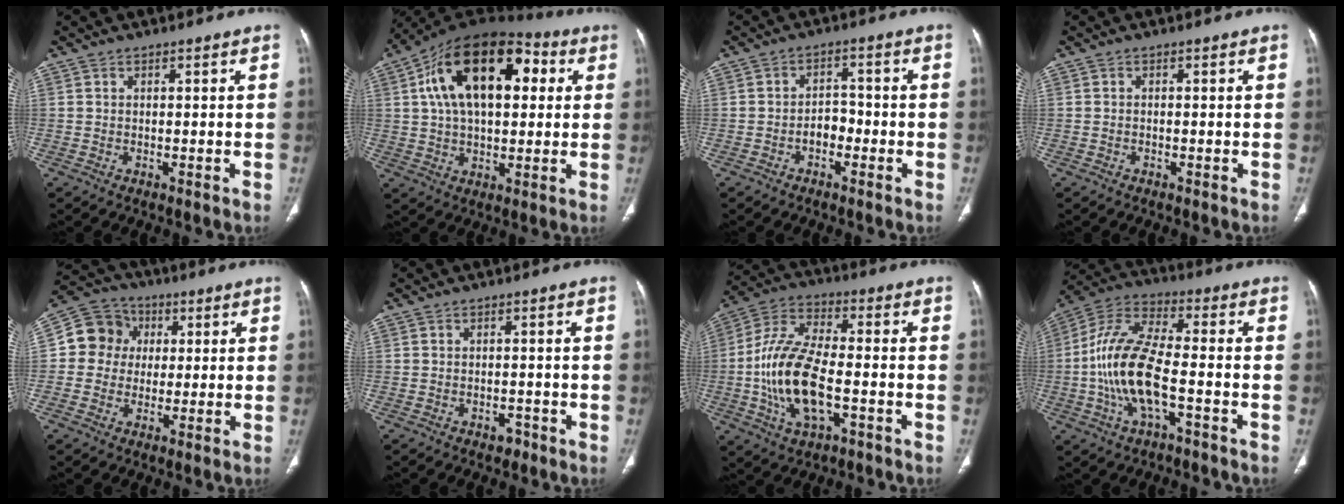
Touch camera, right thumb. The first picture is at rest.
{"total": 21.6, "force": [5.4, 12.1, 17.0], "torque": [-0.264, 0.025, 0.076]}
{"total": 3.5, "force": [-1.6, 2.4, 2.0], "torque": [-0.014, 0.023, -0.032]}
{"total": 0.0}
{"total": 9.3, "force": [1.1, 8.6, 3.3], "torque": [-0.034, 0.015, 0.008]}
{"total": 1.7, "force": [-1.1, 1.1, 0.7], "torque": [-0.006, 0.005, -0.013]}
{"total": 16.1, "force": [-3.5, 7.4, 13.8], "torque": [-0.280, 0.023, -0.066]}
{"total": 14.9, "force": [-3.5, 5.6, 13.3], "torque": [-0.281, 0.035, -0.067]}